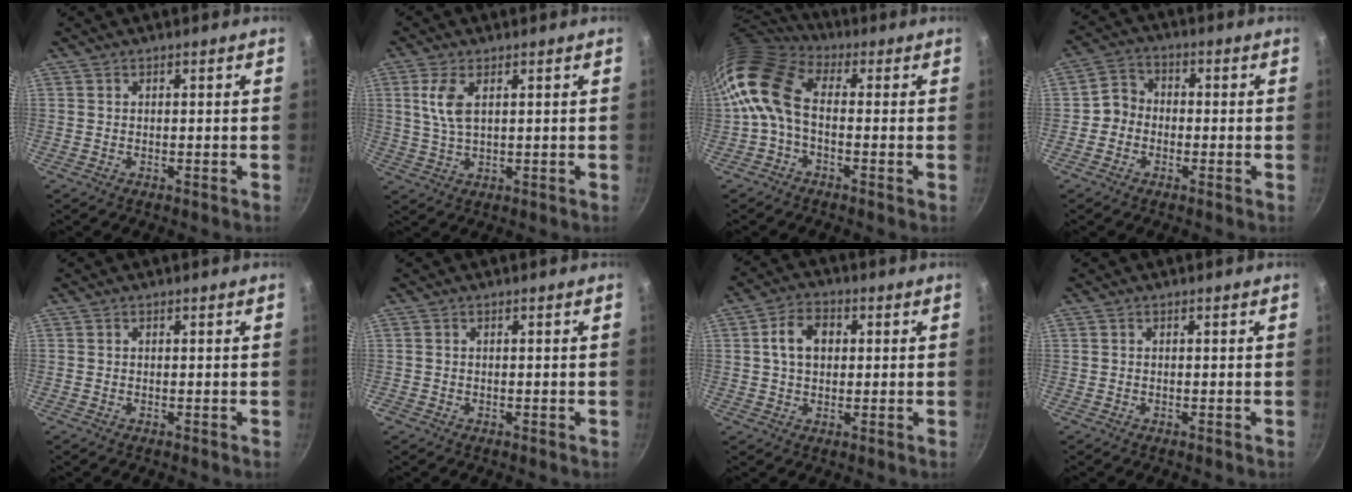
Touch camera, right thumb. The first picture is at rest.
{"total": 5.7, "force": [1.8, 2.6, 4.7], "torque": [-0.097, -0.005, 0.038]}
{"total": 11.2, "force": [-1.1, 7.1, 8.6], "torque": [-0.160, 0.032, -0.040]}
{"total": 5.0, "force": [-1.2, 4.5, 1.9], "torque": [-0.006, 0.018, -0.037]}
{"total": 0.0}
{"total": 0.6, "force": [-0.3, 0.5, 0.2], "torque": [-0.002, 0.002, -0.006]}
{"total": 7.4, "force": [1.2, 5.4, 4.9], "torque": [-0.065, 0.012, 0.014]}
{"total": 0.0}